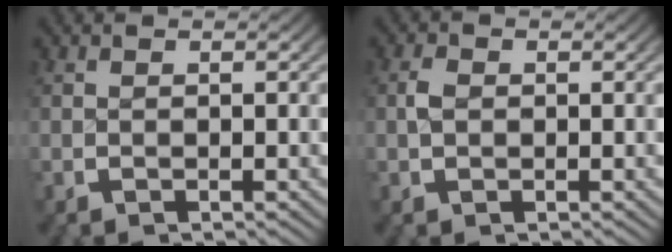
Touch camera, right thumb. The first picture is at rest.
{"total": 1.1, "force": [0.0, 0.9, 0.5], "torque": [-0.014, -0.002, 0.000]}